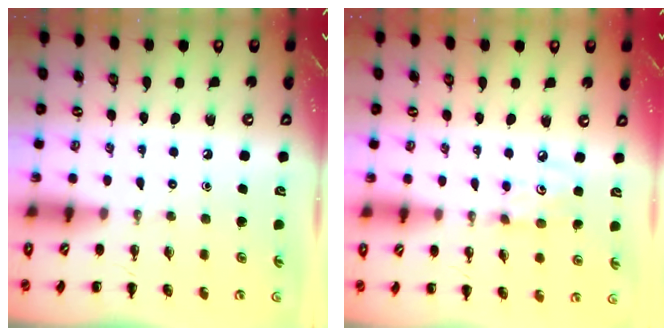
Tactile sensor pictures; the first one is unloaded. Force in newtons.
{"total": 3.5, "press": 3.4, "slide": 0.9}